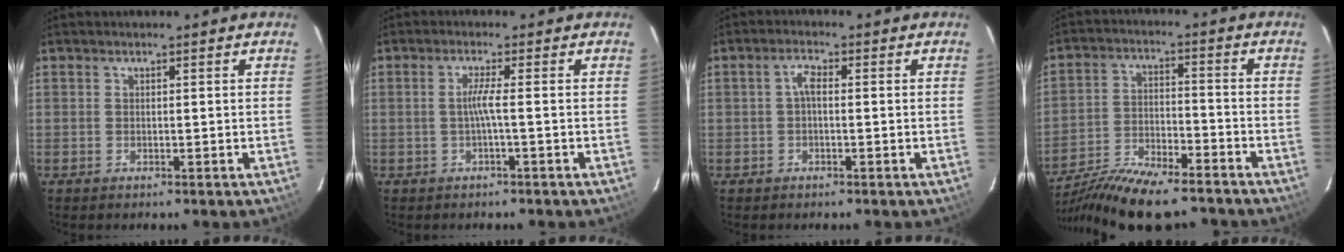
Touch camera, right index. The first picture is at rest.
{"total": 2.3, "force": [-0.7, -0.8, 2.1], "torque": [-0.043, -0.002, -0.011]}
{"total": 2.1, "force": [-0.2, 0.9, 1.9], "torque": [-0.040, 0.010, -0.004]}
{"total": 17.9, "force": [-15.3, 4.0, 8.5], "torque": [-0.173, -0.029, -0.253]}